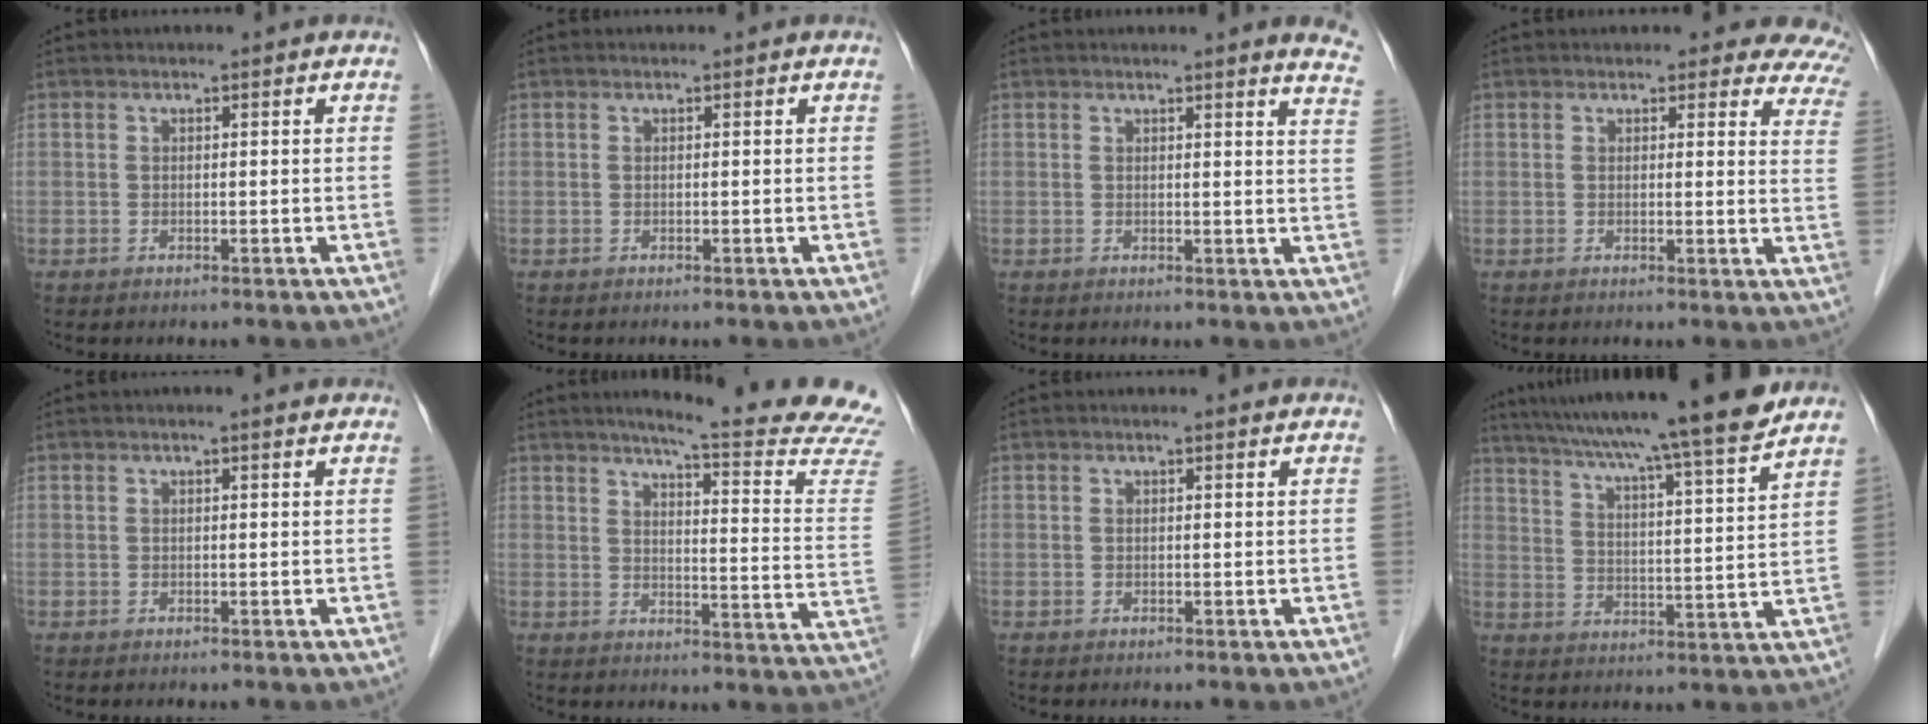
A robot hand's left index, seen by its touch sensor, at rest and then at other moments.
{"total": 0.0}
{"total": 6.9, "force": [6.1, 0.0, 3.1], "torque": [-0.023, -0.028, 0.036]}
{"total": 10.6, "force": [9.6, 3.3, 2.9], "torque": [0.017, -0.026, 0.066]}
{"total": 1.4, "force": [1.0, 0.1, 0.9], "torque": [-0.016, 0.014, 0.014]}
{"total": 19.4, "force": [17.5, -1.2, 8.3], "torque": [-0.111, -0.110, 0.194]}
{"total": 0.8, "force": [0.6, 0.0, 0.5], "torque": [-0.011, 0.008, 0.011]}
{"total": 20.7, "force": [17.7, -0.9, 10.6], "torque": [-0.175, -0.009, 0.256]}